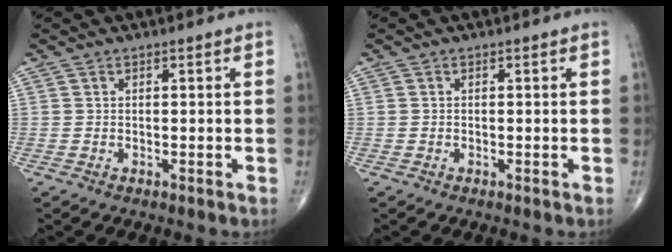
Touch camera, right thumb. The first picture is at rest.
{"total": 0.0}